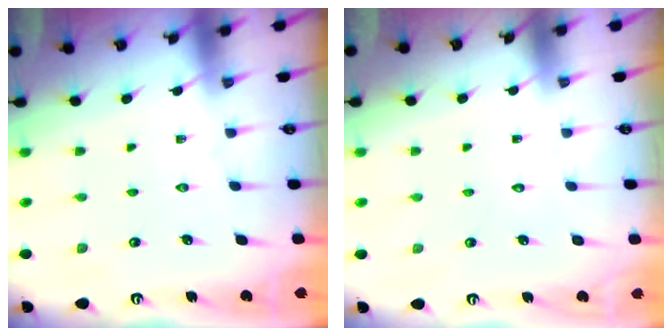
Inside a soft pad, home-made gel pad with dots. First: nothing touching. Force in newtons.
{"total": 1.7, "press": 1.7, "slide": 0.1}